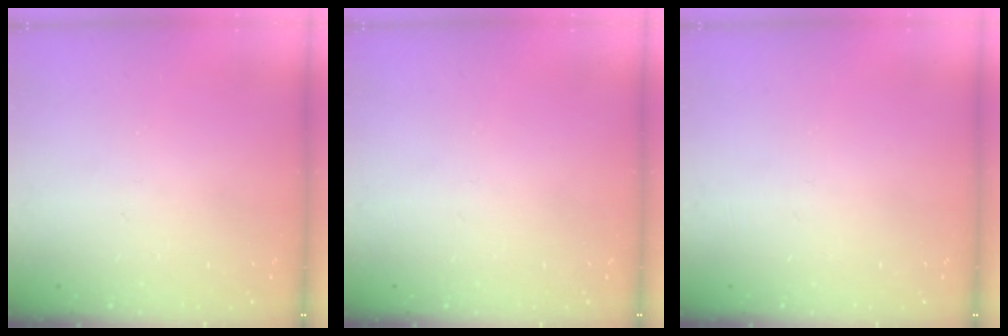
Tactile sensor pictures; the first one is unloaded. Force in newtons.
{"total": 0.0}
{"total": 0.0}